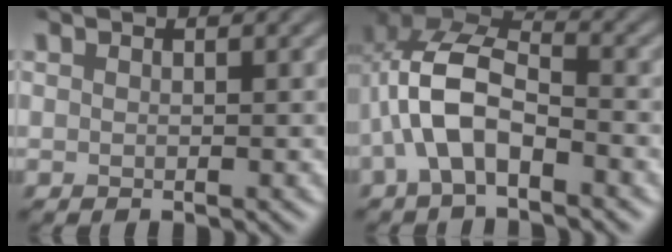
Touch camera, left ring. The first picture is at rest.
{"total": 6.8, "force": [-3.5, 3.0, 5.0], "torque": [-0.107, 0.013, -0.079]}